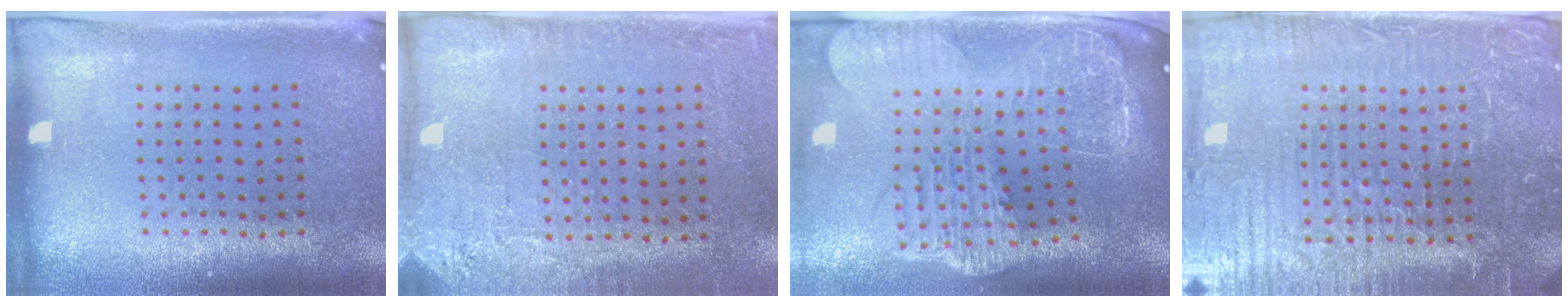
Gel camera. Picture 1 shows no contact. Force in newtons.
{"total": 2.8, "press": 2.5, "slide": 1.1}
{"total": 3.9, "press": 3.1, "slide": 2.5}
{"total": 5.7, "press": 5.3, "slide": 2.2}